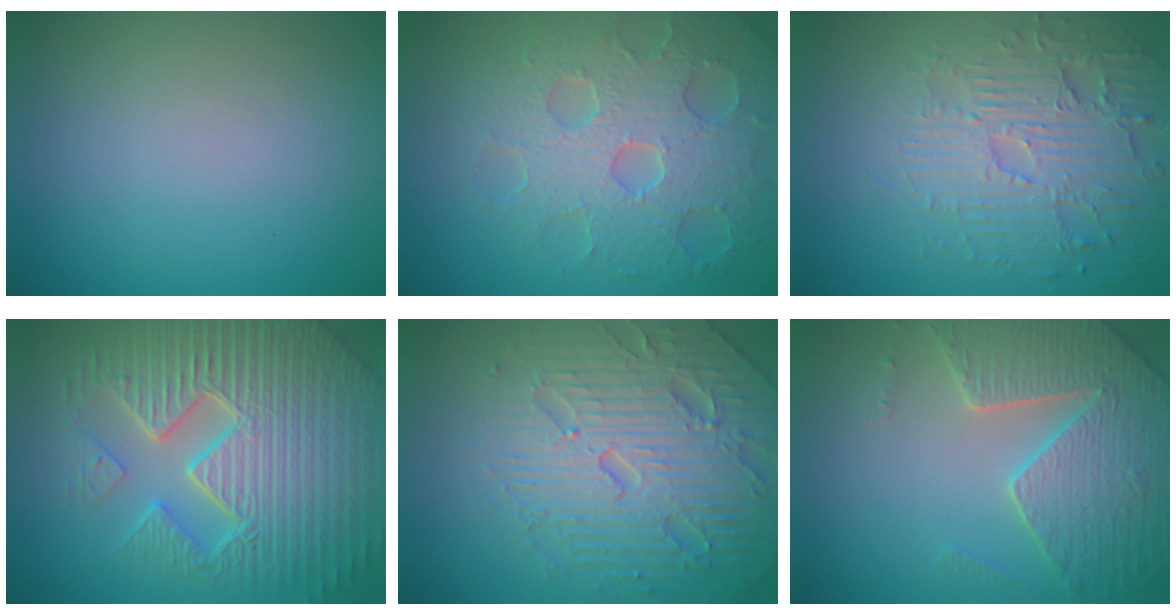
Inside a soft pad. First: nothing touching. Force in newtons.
{"total": 7.3, "press": 5.7, "slide": 4.5}
{"total": 4.9, "press": 4.3, "slide": 2.2}
{"total": 11.1, "press": 7.2, "slide": 8.5}
{"total": 7.4, "press": 7.3, "slide": 1.5}
{"total": 5.2, "press": 5.0, "slide": 1.4}